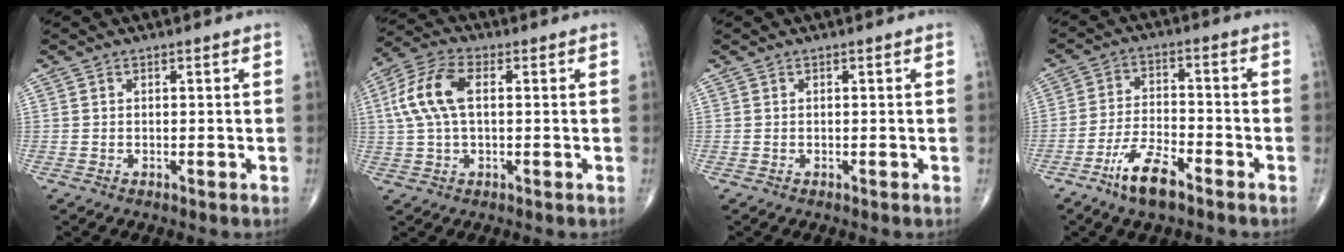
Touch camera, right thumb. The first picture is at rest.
{"total": 10.0, "force": [1.5, 5.1, 8.5], "torque": [-0.191, 0.024, 0.025]}
{"total": 0.0}
{"total": 8.5, "force": [-5.7, 2.6, 5.8], "torque": [-0.114, 0.025, -0.107]}